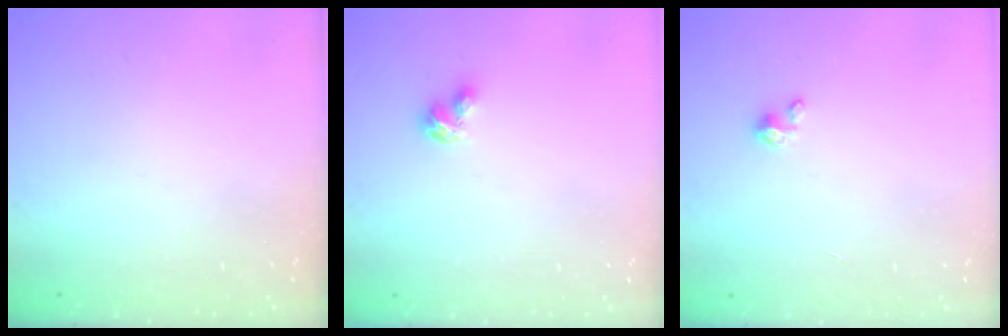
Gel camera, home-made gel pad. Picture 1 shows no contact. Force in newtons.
{"total": 2.9, "press": 2.8, "slide": 0.5}
{"total": 2.0, "press": 1.9, "slide": 0.3}